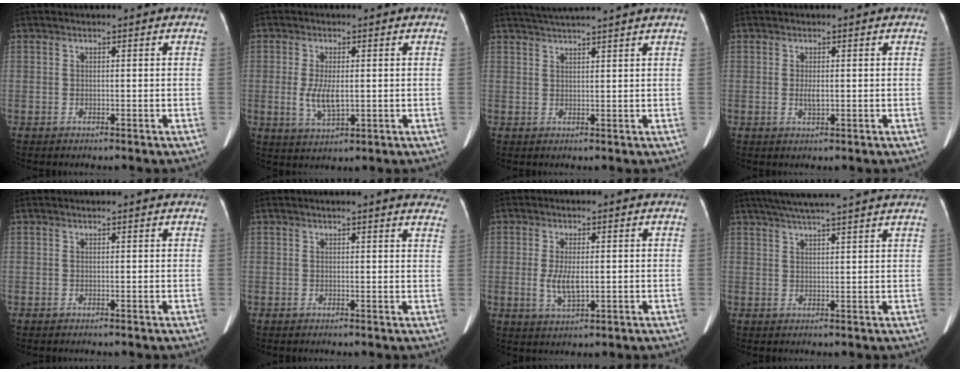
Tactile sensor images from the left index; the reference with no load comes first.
{"total": 4.9, "force": [-0.3, 1.7, 4.6], "torque": [-0.101, -0.010, 0.001]}
{"total": 7.3, "force": [6.5, -1.3, 3.1], "torque": [-0.049, 0.027, 0.092]}
{"total": 1.5, "force": [-0.1, 0.4, 1.4], "torque": [-0.031, -0.002, 0.000]}
{"total": 1.9, "force": [1.9, -0.1, 0.5], "torque": [-0.009, 0.013, 0.023]}
{"total": 9.7, "force": [8.8, 1.1, 3.9], "torque": [-0.025, -0.011, 0.073]}
{"total": 4.3, "force": [-0.2, 1.5, 4.0], "torque": [-0.087, -0.009, 0.002]}
{"total": 14.4, "force": [12.4, -0.1, 7.3], "torque": [-0.125, 0.038, 0.165]}